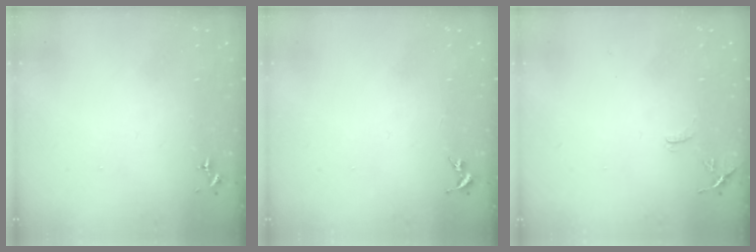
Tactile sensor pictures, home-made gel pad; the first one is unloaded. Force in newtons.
{"total": 0.0}
{"total": 7.1, "press": 7.1, "slide": 0.8}